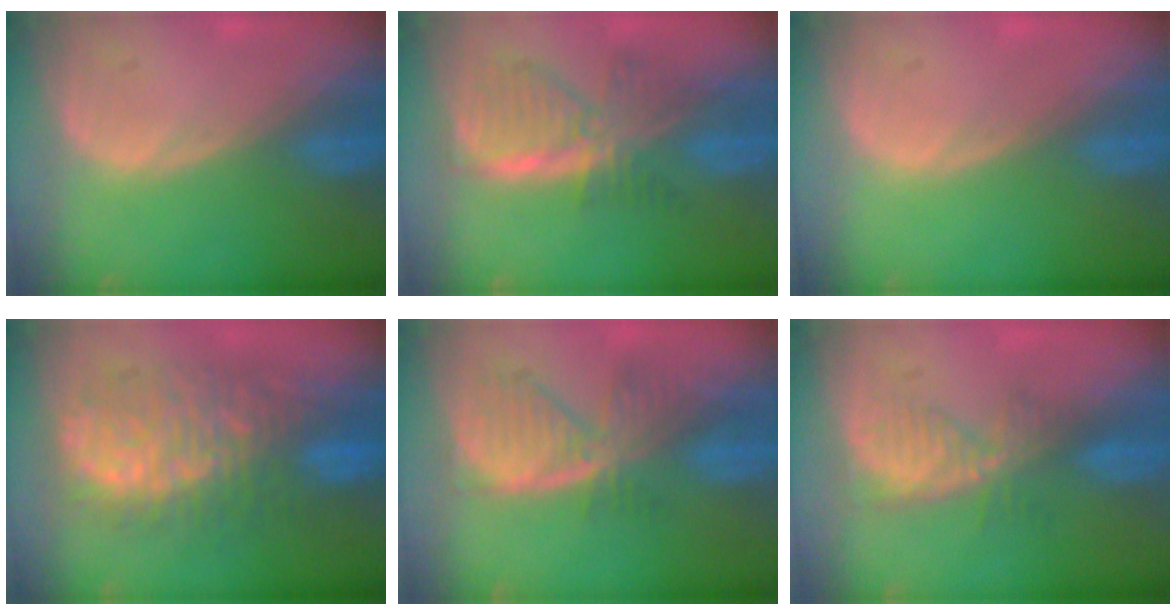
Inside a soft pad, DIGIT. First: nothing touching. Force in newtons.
{"total": 7.5, "press": 6.8, "slide": 3.1}
{"total": 0.0}
{"total": 11.9, "press": 11.8, "slide": 1.4}
{"total": 7.7, "press": 6.8, "slide": 3.4}
{"total": 4.9, "press": 4.8, "slide": 1.1}